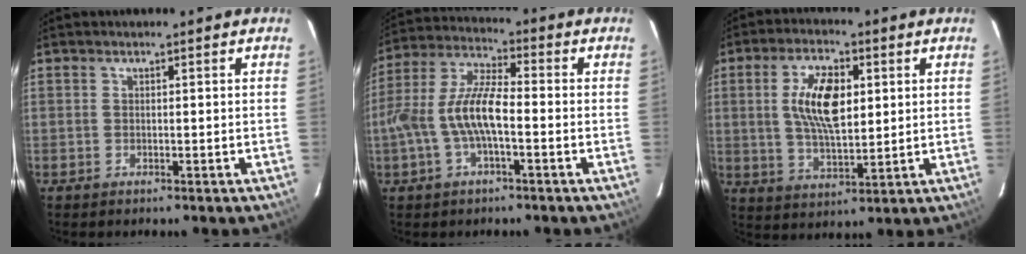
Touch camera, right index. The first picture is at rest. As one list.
[{"total": 10.5, "force": [-2.6, 3.2, 9.7], "torque": [-0.208, 0.010, -0.046]}, {"total": 10.9, "force": [2.3, 5.0, 9.4], "torque": [-0.178, 0.007, 0.044]}]